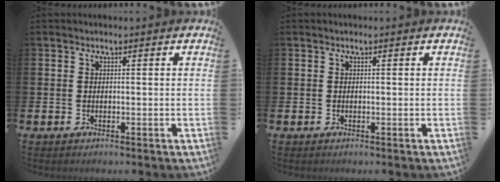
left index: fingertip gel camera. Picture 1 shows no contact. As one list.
[{"total": 0.0}]